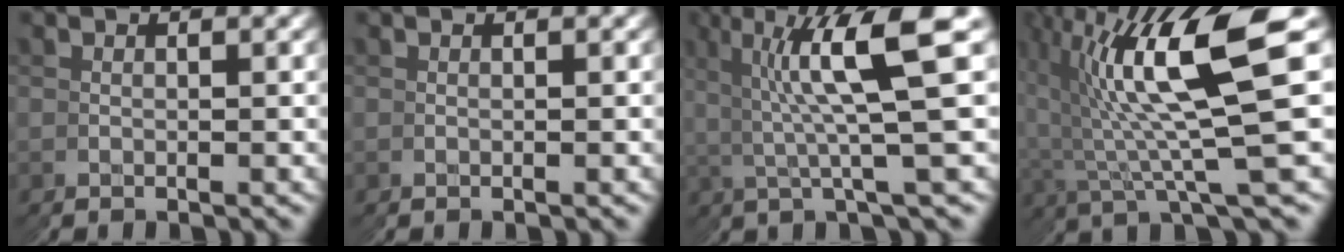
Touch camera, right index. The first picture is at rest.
{"total": 0.0}
{"total": 8.4, "force": [2.6, 2.1, 7.7], "torque": [-0.104, 0.025, 0.036]}
{"total": 12.3, "force": [3.0, 5.0, 10.8], "torque": [-0.180, 0.027, 0.047]}